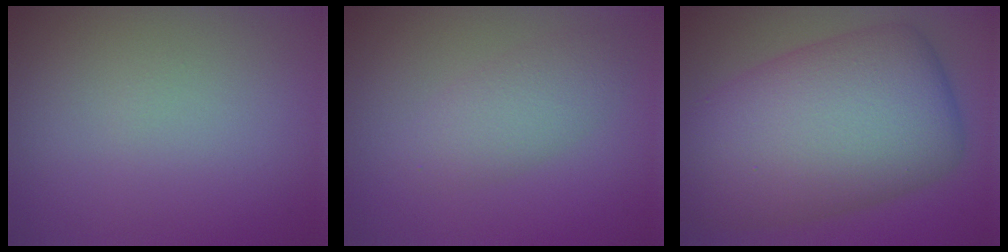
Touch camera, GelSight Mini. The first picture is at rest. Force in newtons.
{"total": 2.8, "press": 2.8, "slide": 0.1}
{"total": 13.3, "press": 13.3, "slide": 0.0}